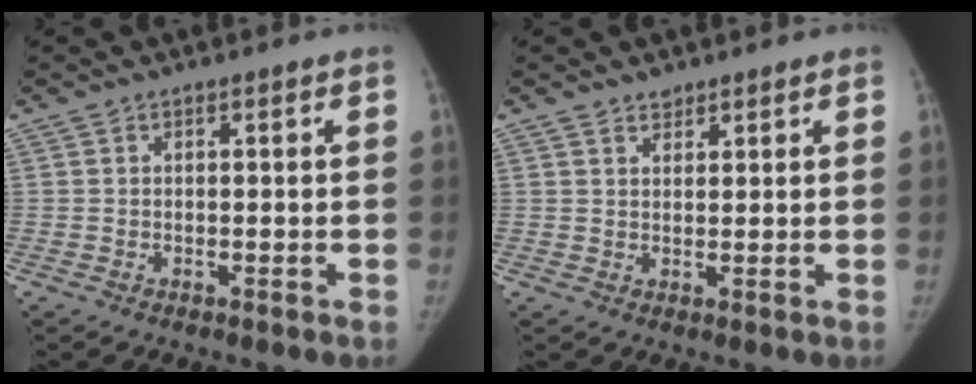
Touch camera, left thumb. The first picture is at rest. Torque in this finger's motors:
{"motor_torque": [-0.18, -0.02, -0.15, 0.49, -0.01]}